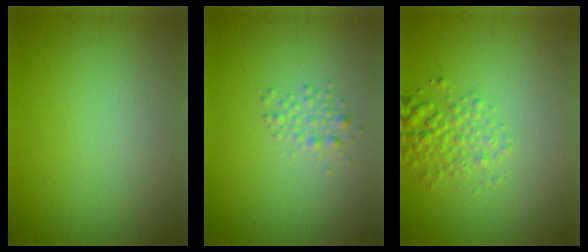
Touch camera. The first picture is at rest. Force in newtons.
{"total": 1.4, "press": 1.4, "slide": 0.1}
{"total": 2.7, "press": 2.7, "slide": 0.1}